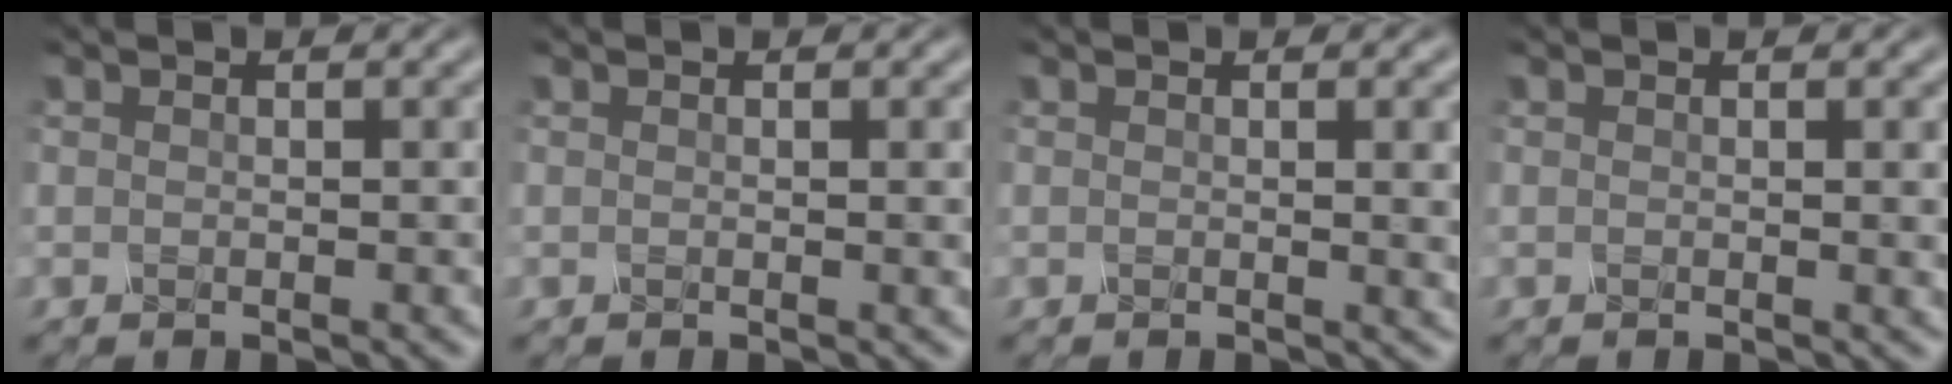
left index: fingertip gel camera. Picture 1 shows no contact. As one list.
[{"total": 1.1, "force": [0.2, 0.2, 1.0], "torque": [-0.009, 0.001, 0.001]}, {"total": 3.6, "force": [0.4, 1.2, 3.4], "torque": [-0.027, 0.004, 0.004]}, {"total": 1.9, "force": [0.2, 0.5, 1.8], "torque": [-0.015, 0.001, -0.001]}]